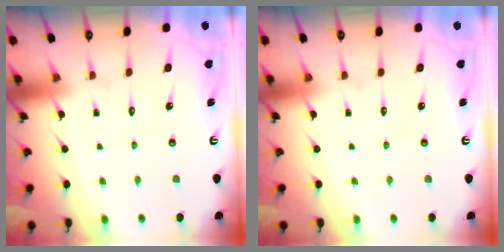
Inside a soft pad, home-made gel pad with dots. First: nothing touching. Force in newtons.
{"total": 0.0}